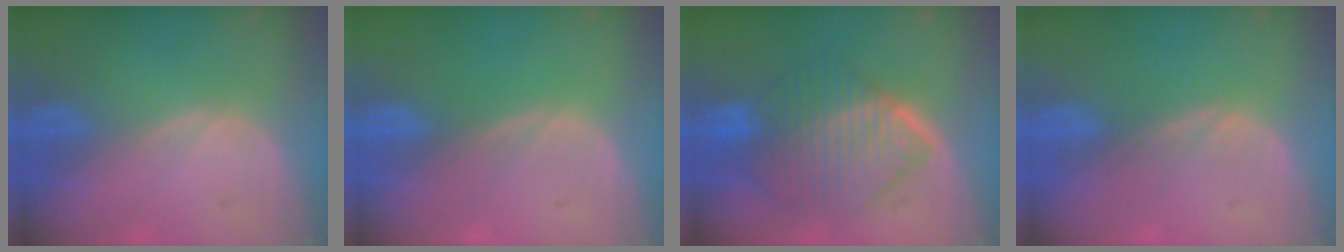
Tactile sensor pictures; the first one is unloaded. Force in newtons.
{"total": 0.0}
{"total": 10.5, "press": 10.4, "slide": 1.0}
{"total": 0.7, "press": 0.7, "slide": 0.1}